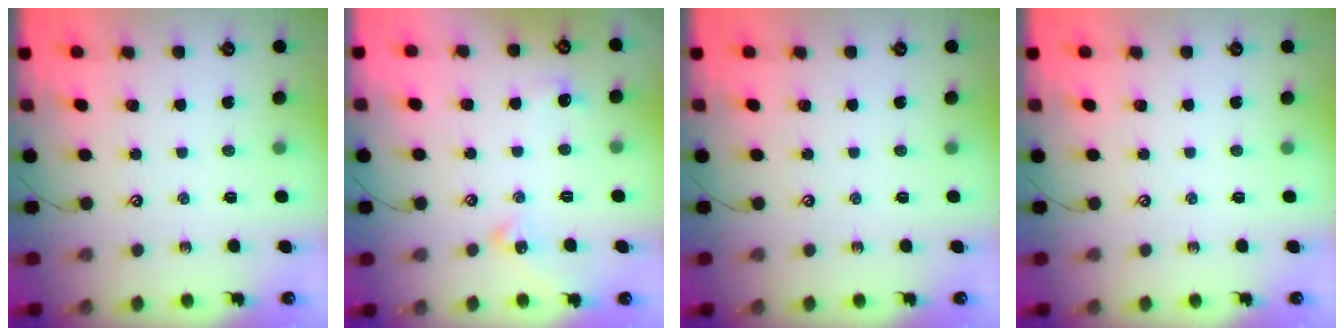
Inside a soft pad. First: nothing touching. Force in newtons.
{"total": 2.6, "press": 2.6, "slide": 0.6}
{"total": 0.0}
{"total": 0.0}